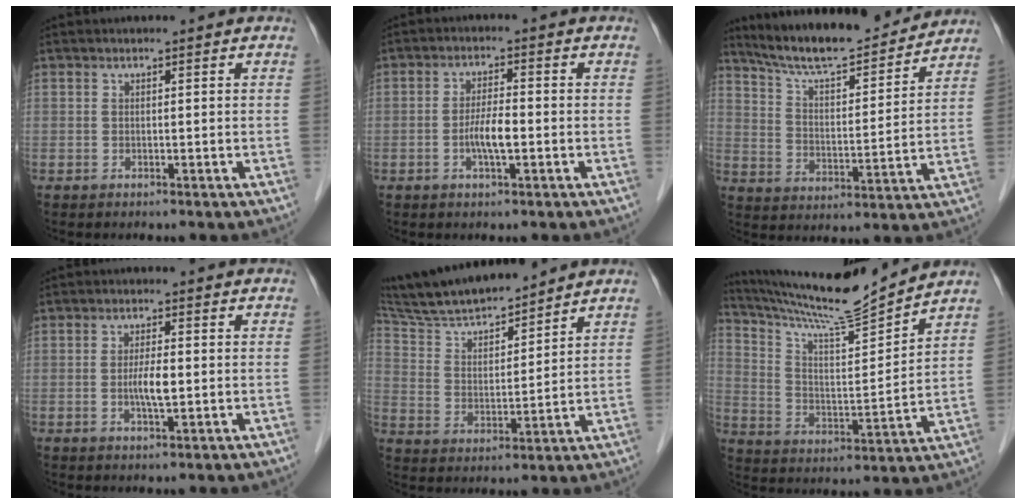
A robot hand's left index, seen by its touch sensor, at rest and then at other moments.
{"total": 4.2, "force": [-1.2, 0.8, 3.9], "torque": [-0.078, 0.000, -0.022]}
{"total": 16.4, "force": [15.1, 2.2, 6.0], "torque": [-0.104, 0.001, 0.240]}
{"total": 3.5, "force": [-0.4, 0.7, 3.4], "torque": [-0.069, -0.002, -0.007]}
{"total": 13.5, "force": [12.4, 1.5, 5.3], "torque": [-0.101, 0.015, 0.229]}
{"total": 14.1, "force": [13.4, -1.3, 4.1], "torque": [-0.086, -0.013, 0.232]}